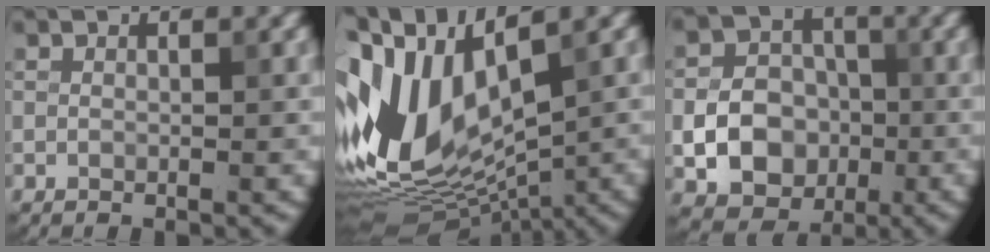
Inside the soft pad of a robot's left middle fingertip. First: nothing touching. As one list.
[{"total": 12.6, "force": [1.1, 7.3, 10.1], "torque": [-0.221, 0.000, 0.021]}, {"total": 6.6, "force": [-1.6, 5.4, 3.5], "torque": [-0.051, -0.001, -0.031]}]